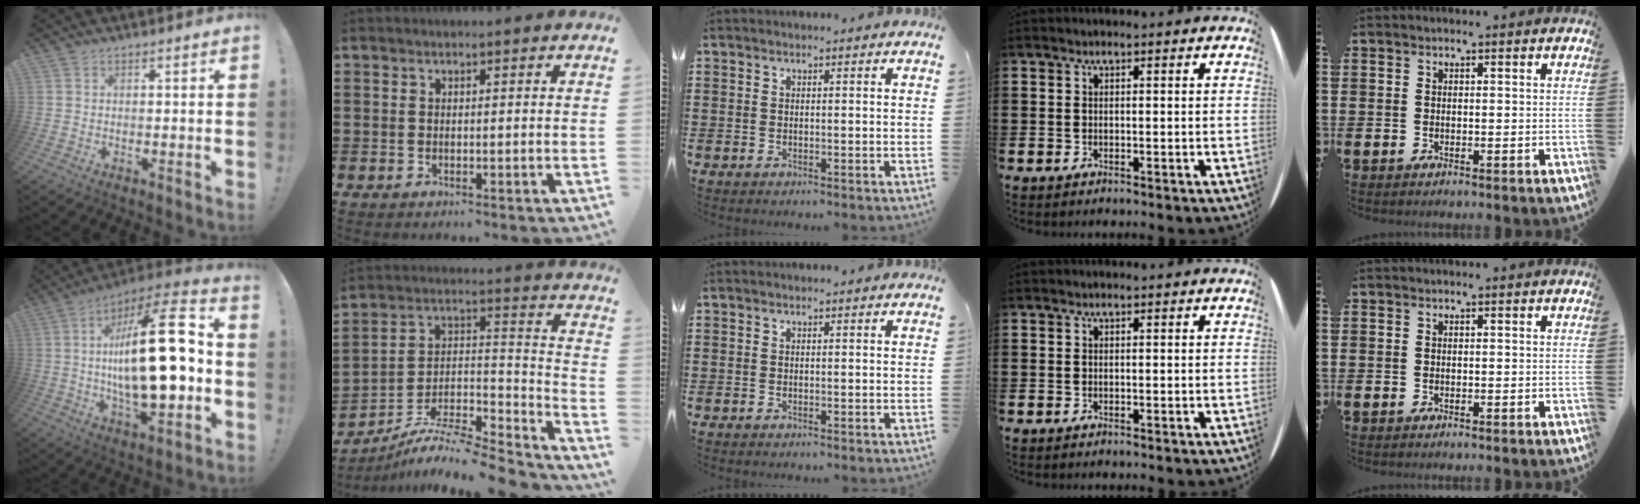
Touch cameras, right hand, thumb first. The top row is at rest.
{"thumb": {"total": 26.4, "force": [-1.0, 8.9, 24.8], "torque": [-0.420, 0.004, -0.027]}, "index": {"total": 8.5, "force": [-7.6, 1.8, 3.5], "torque": [-0.062, 0.008, -0.153]}}